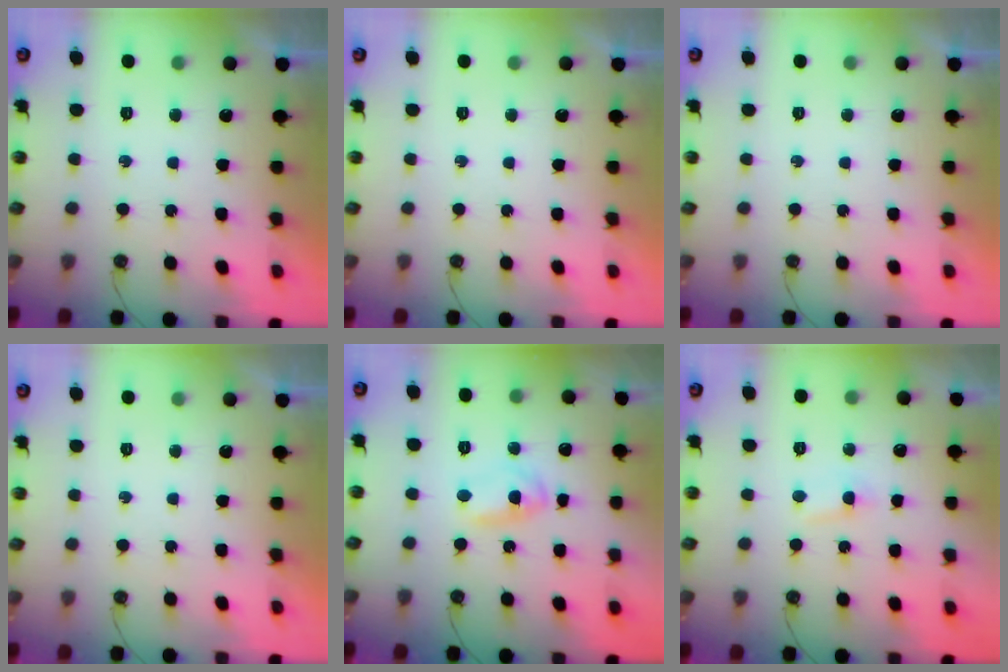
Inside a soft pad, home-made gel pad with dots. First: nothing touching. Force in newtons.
{"total": 0.0}
{"total": 0.0}
{"total": 0.0}
{"total": 4.1, "press": 4.1, "slide": 0.2}
{"total": 2.8, "press": 2.7, "slide": 0.7}